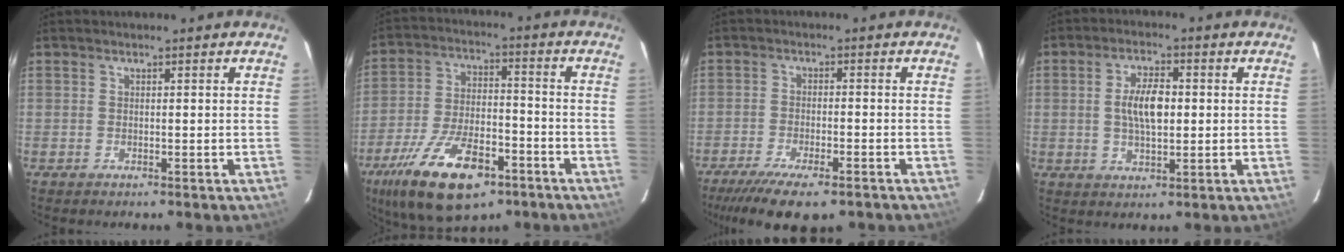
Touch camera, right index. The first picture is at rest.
{"total": 19.6, "force": [-11.7, 8.5, 13.2], "torque": [-0.265, -0.025, -0.192]}
{"total": 13.0, "force": [-9.8, 3.4, 7.8], "torque": [-0.169, -0.044, -0.159]}
{"total": 7.0, "force": [0.4, 3.0, 6.3], "torque": [-0.118, 0.006, 0.009]}